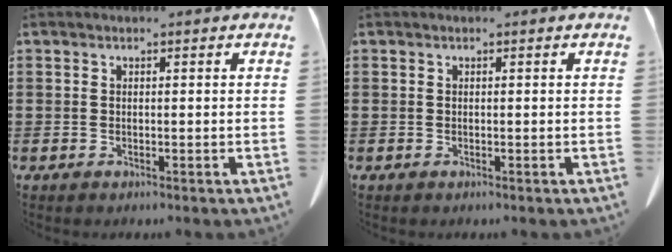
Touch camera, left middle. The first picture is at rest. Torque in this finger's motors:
{"motor_torque": [0.00, 0.00, 0.00, 0.01]}